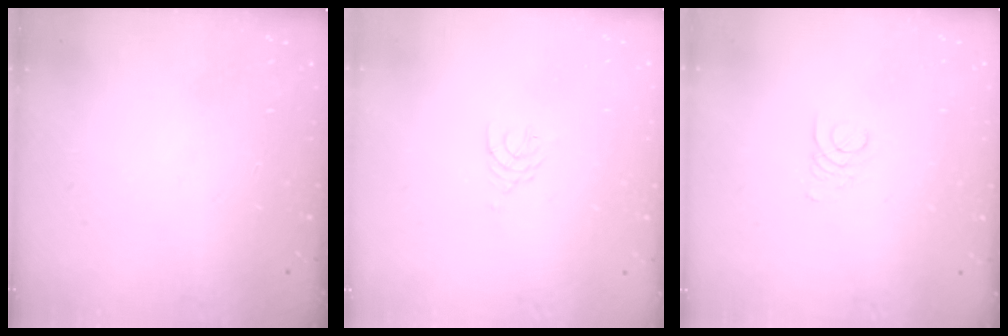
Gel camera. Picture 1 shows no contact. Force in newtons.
{"total": 3.2, "press": 3.1, "slide": 0.4}
{"total": 1.6, "press": 1.6, "slide": 0.1}